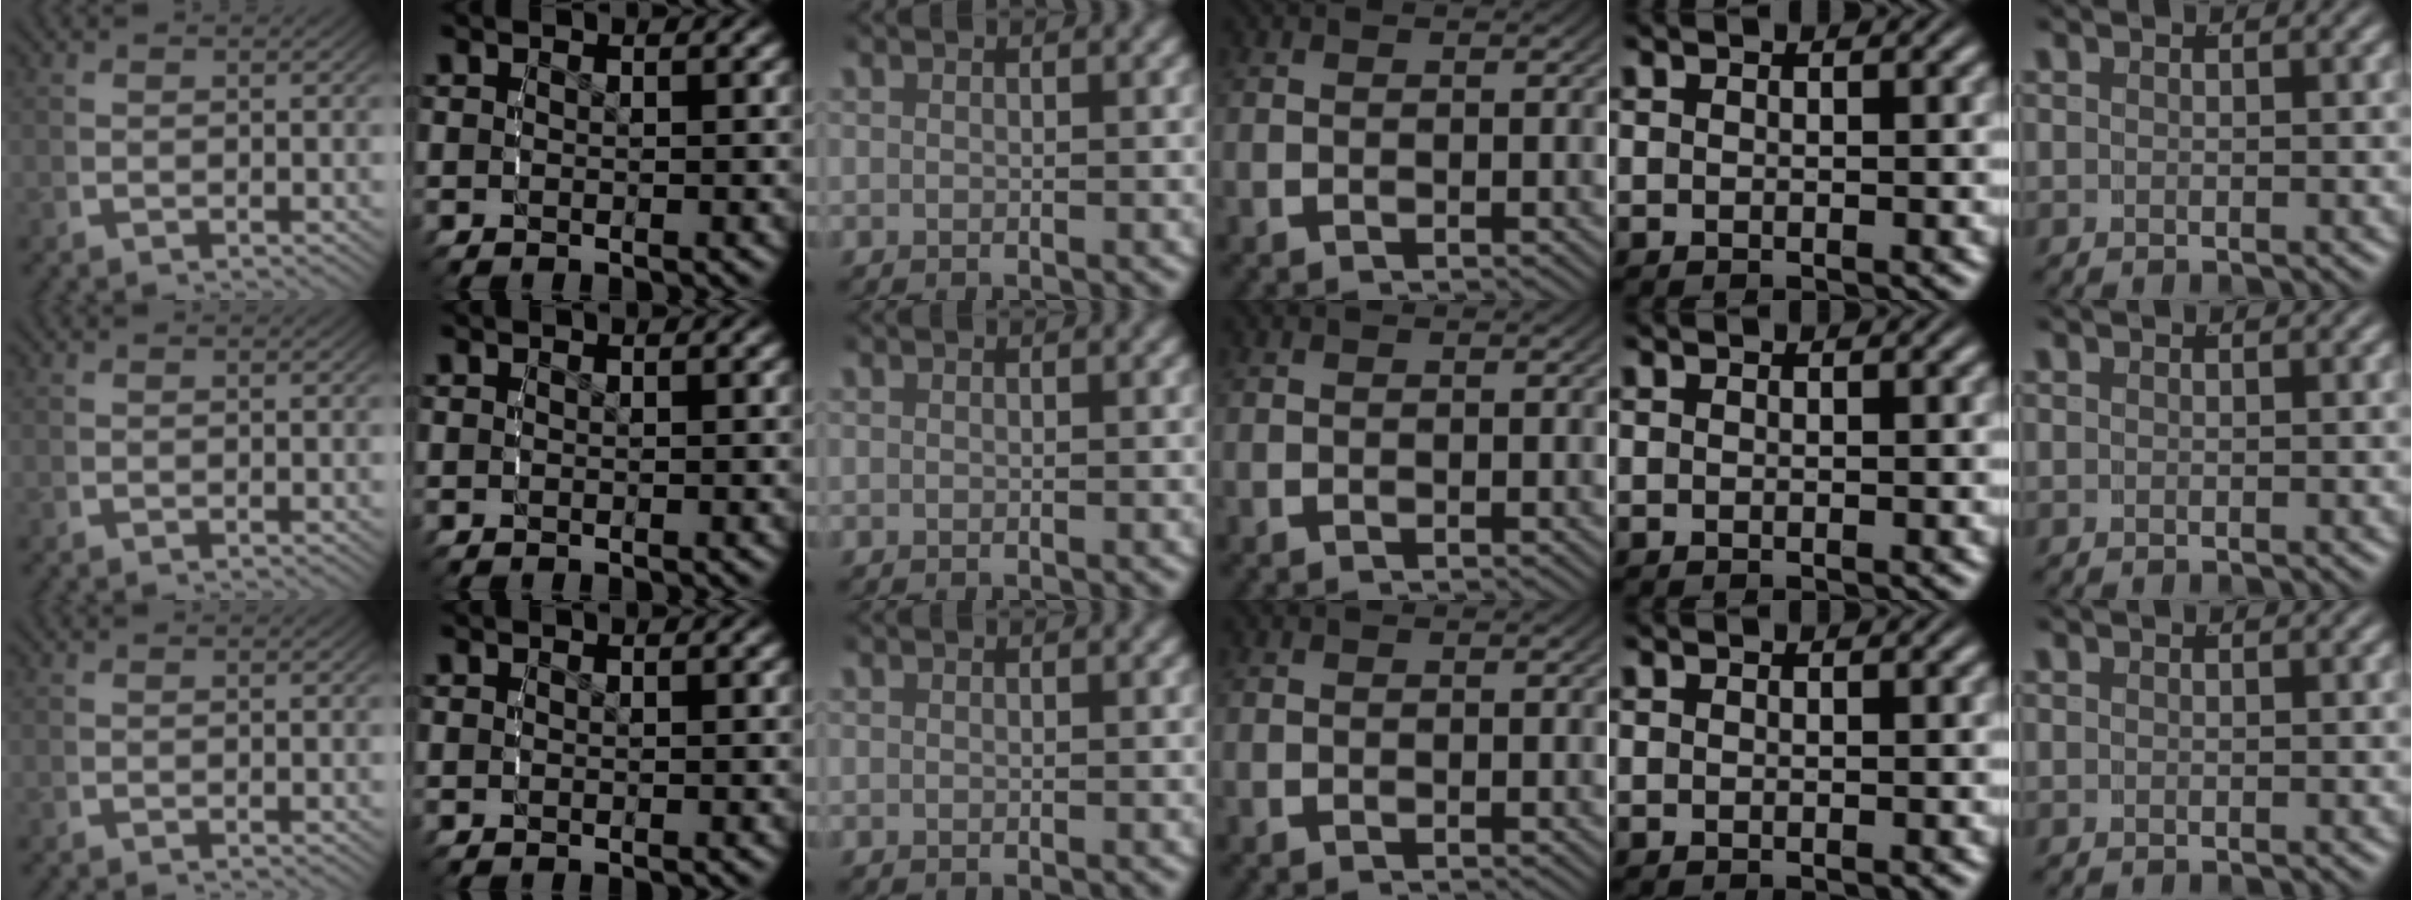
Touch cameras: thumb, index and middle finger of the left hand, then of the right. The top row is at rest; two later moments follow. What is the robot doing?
{"motion": "reach", "object": "glasses case"}